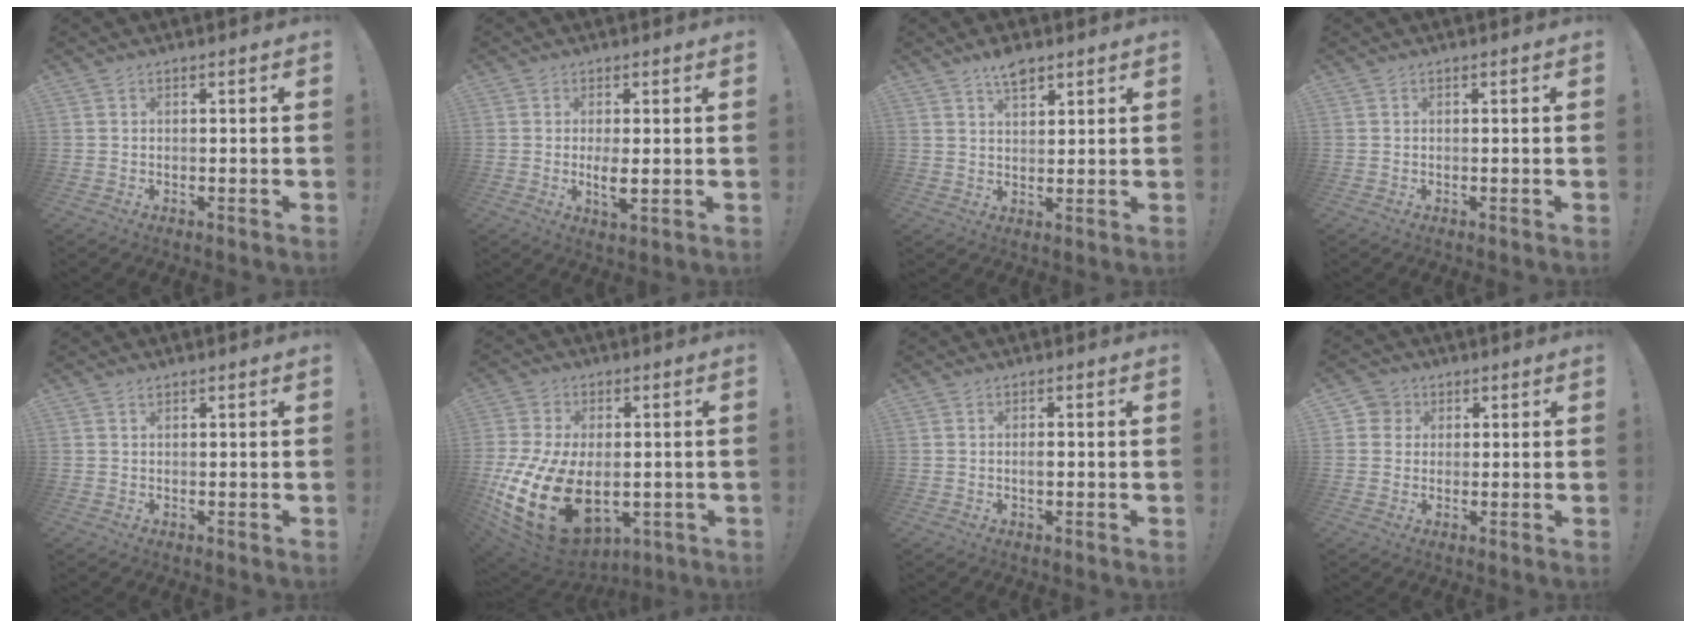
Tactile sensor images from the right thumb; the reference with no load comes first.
{"total": 4.5, "force": [0.1, 1.2, 4.3], "torque": [-0.067, -0.015, 0.000]}
{"total": 5.7, "force": [4.1, 2.2, 3.2], "torque": [-0.049, -0.023, 0.071]}
{"total": 0.0}
{"total": 0.6, "force": [0.6, 0.2, 0.1], "torque": [0.003, -0.004, 0.010]}
{"total": 24.9, "force": [-5.3, 15.6, 18.7], "torque": [-0.360, 0.025, -0.070]}
{"total": 1.4, "force": [-0.4, 0.6, 1.2], "torque": [-0.019, 0.002, -0.008]}
{"total": 4.4, "force": [1.4, 4.1, 0.9], "torque": [-0.015, -0.002, 0.027]}